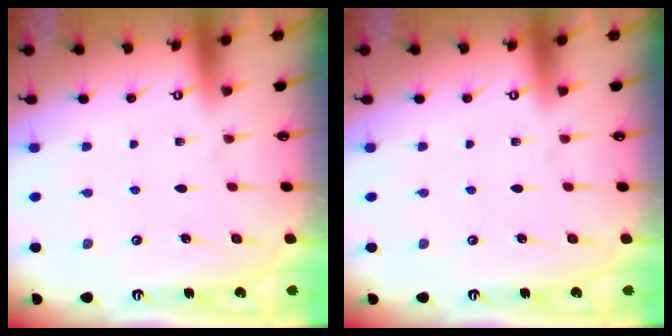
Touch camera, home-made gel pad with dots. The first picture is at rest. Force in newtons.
{"total": 0.0}